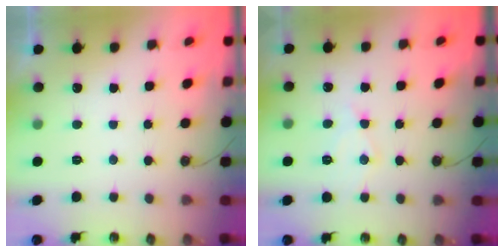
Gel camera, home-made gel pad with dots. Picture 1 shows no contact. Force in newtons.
{"total": 9.1, "press": 9.0, "slide": 0.8}